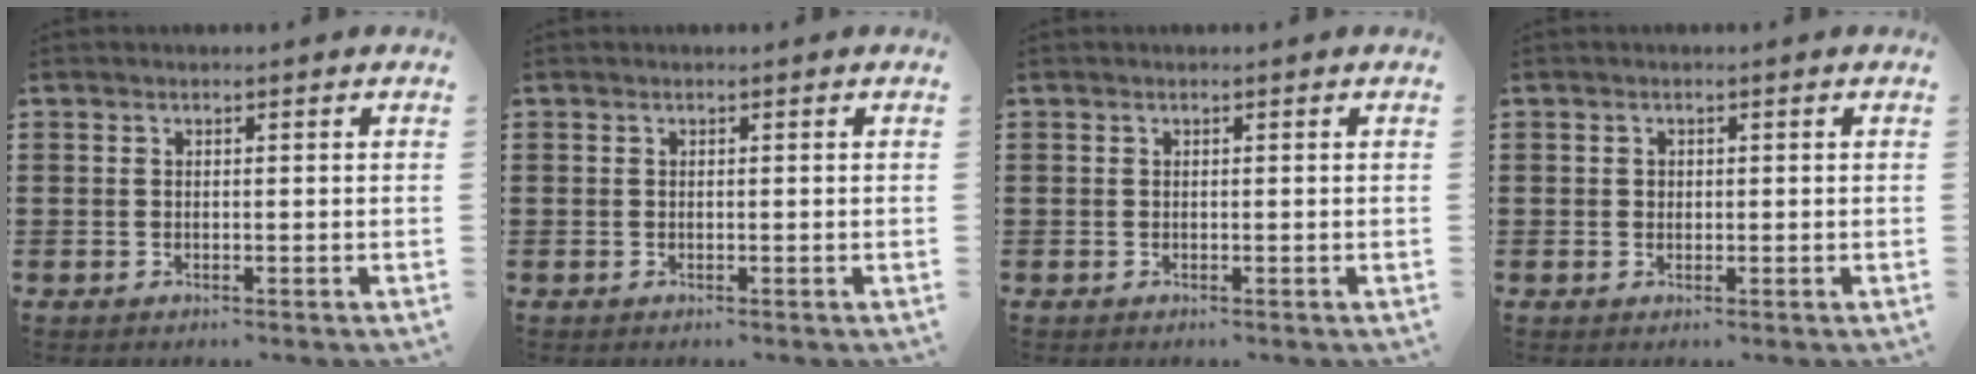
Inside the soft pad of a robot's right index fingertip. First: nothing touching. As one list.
[{"total": 0.0}, {"total": 0.0}, {"total": 0.6, "force": [0.2, 0.6, 0.1], "torque": [-0.003, 0.003, 0.004]}]